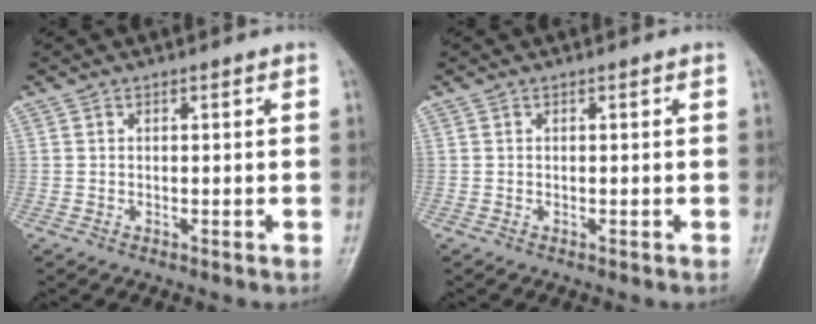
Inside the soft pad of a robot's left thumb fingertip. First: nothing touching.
{"total": 0.0}